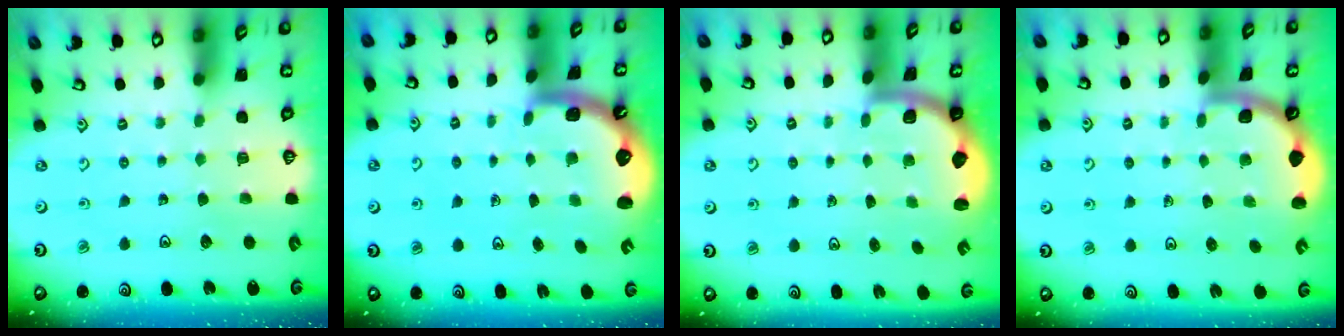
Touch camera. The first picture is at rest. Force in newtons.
{"total": 1.5, "press": 1.4, "slide": 0.6}
{"total": 2.0, "press": 2.0, "slide": 0.5}
{"total": 1.7, "press": 1.7, "slide": 0.1}